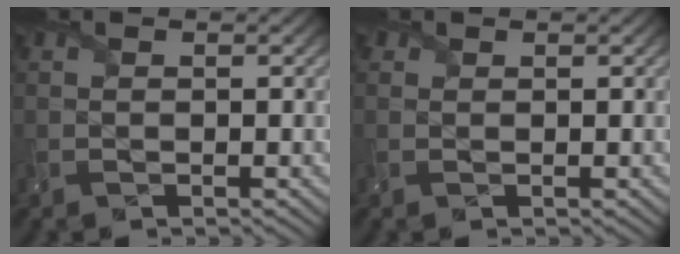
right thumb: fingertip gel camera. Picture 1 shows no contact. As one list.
[{"total": 0.9, "force": [0.7, 0.6, 0.1], "torque": [-0.002, -0.002, 0.008]}]